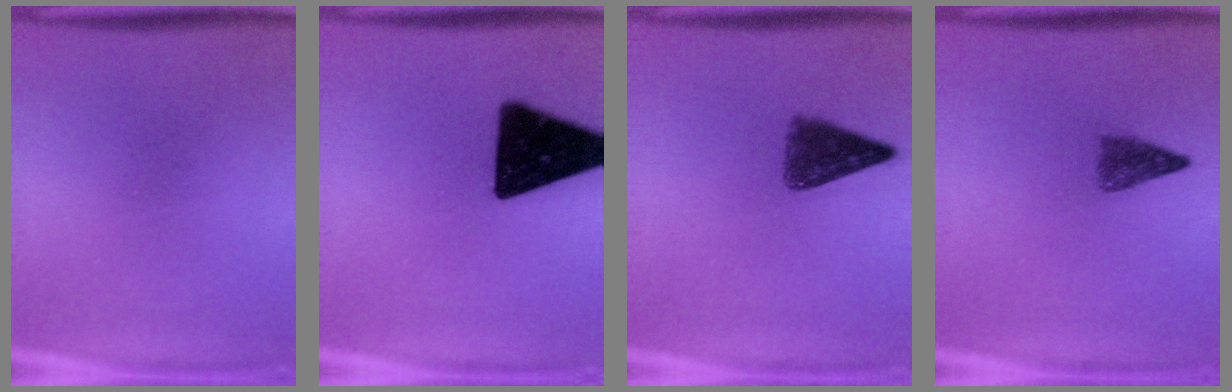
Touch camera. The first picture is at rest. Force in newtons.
{"total": 19.5}
{"total": 6.2}
{"total": 2.9}